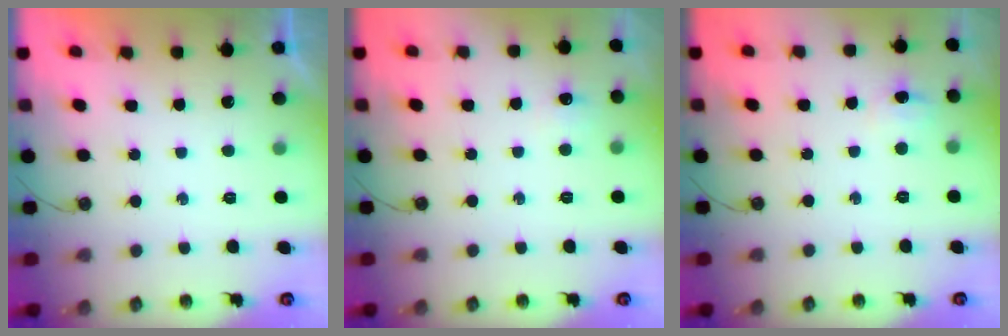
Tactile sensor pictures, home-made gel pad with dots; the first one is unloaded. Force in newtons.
{"total": 5.2, "press": 5.1, "slide": 0.7}
{"total": 4.2, "press": 4.2, "slide": 0.3}